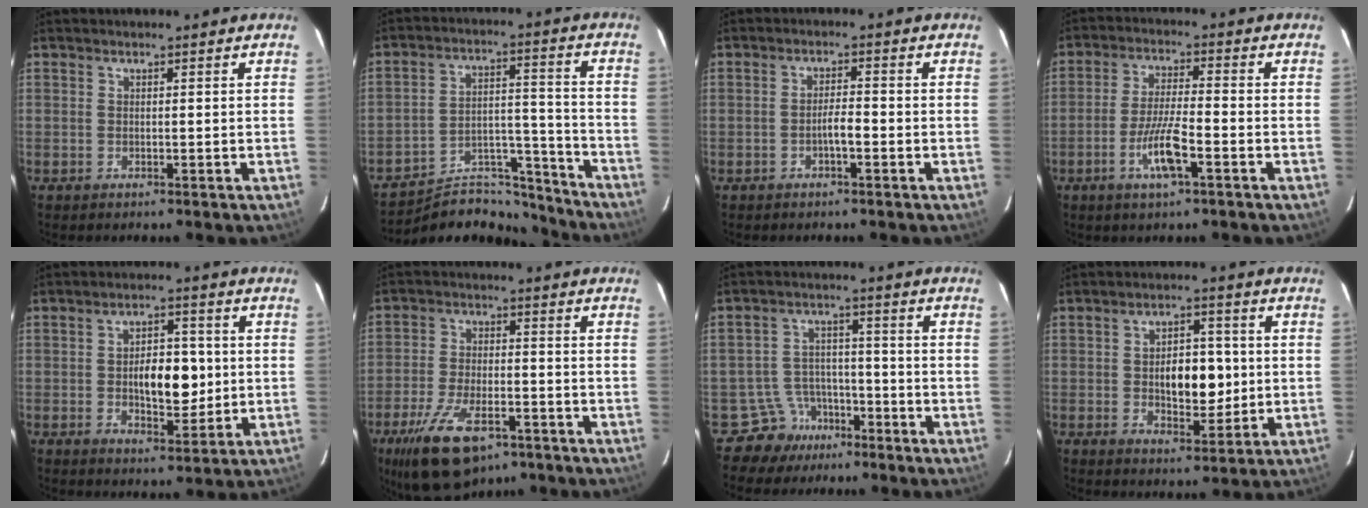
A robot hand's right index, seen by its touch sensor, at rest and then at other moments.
{"total": 12.5, "force": [-12.1, 3.1, 0.3], "torque": [0.010, 0.058, -0.192]}
{"total": 2.5, "force": [-1.0, 0.5, 2.2], "torque": [-0.035, 0.004, -0.017]}
{"total": 7.4, "force": [-3.2, 0.9, 6.6], "torque": [-0.130, -0.005, -0.059]}
{"total": 8.1, "force": [-0.2, 3.7, 7.2], "torque": [-0.115, 0.009, 0.002]}
{"total": 12.7, "force": [-7.9, 5.1, 8.6], "torque": [-0.171, -0.014, -0.131]}
{"total": 6.4, "force": [-4.2, 4.7, -0.4], "torque": [0.014, 0.021, -0.068]}
{"total": 8.1, "force": [-0.1, 4.0, 7.0], "torque": [-0.109, 0.008, 0.006]}